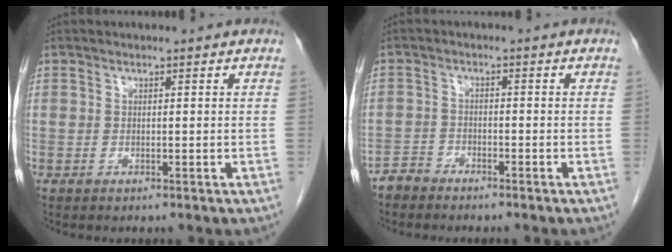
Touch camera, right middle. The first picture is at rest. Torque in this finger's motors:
{"motor_torque": [0.10, -0.04, 0.01, 0.00]}